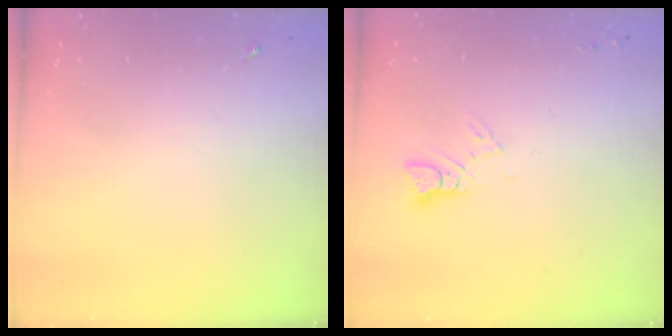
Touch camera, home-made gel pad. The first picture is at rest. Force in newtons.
{"total": 3.2, "press": 3.2, "slide": 0.0}